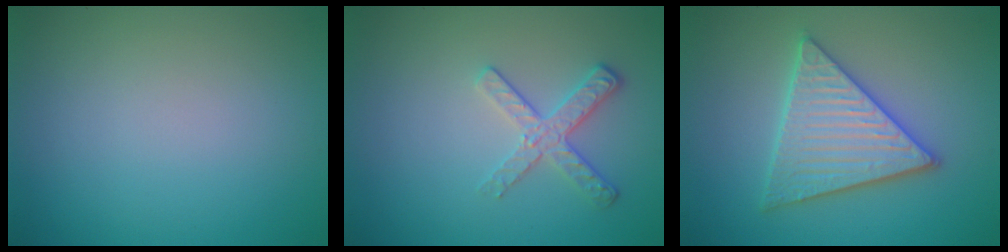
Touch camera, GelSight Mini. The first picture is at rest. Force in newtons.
{"total": 2.6, "press": 2.4, "slide": 1.2}
{"total": 5.1, "press": 5.0, "slide": 0.6}